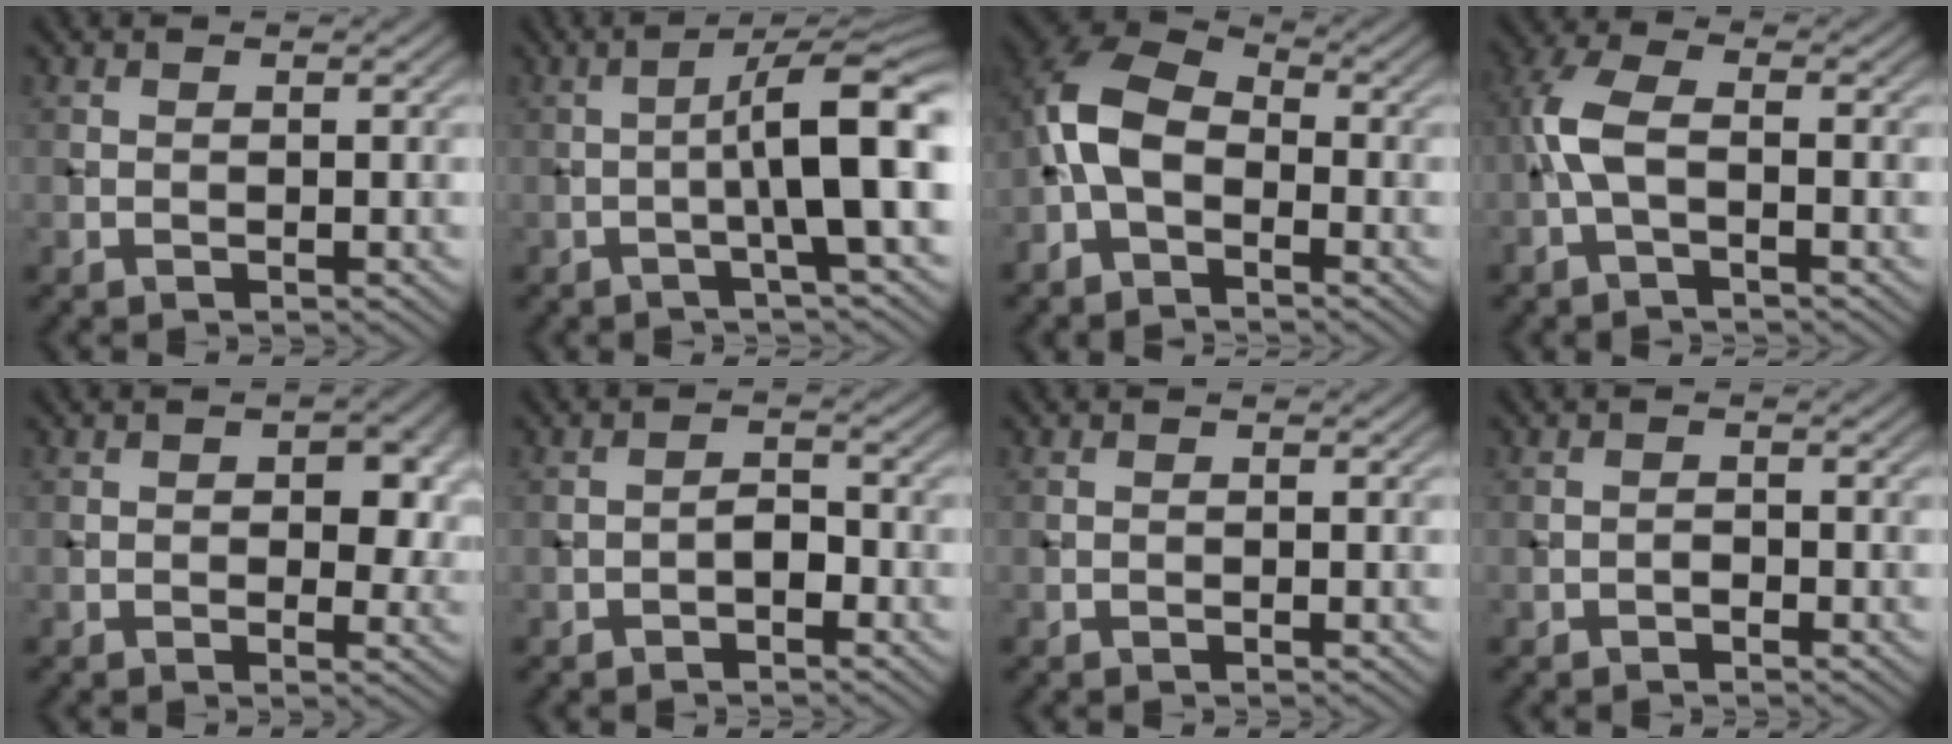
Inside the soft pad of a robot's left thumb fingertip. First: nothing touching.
{"total": 9.3, "force": [-1.3, 1.2, 9.1], "torque": [-0.131, 0.028, -0.032]}
{"total": 7.8, "force": [-2.5, 4.6, 5.7], "torque": [-0.135, 0.005, -0.066]}
{"total": 4.7, "force": [-1.2, 1.8, 4.2], "torque": [-0.109, 0.009, -0.035]}
{"total": 4.9, "force": [0.5, 2.9, 3.9], "torque": [-0.048, -0.007, 0.008]}
{"total": 2.0, "force": [-1.1, 1.0, 1.2], "torque": [-0.017, 0.007, -0.025]}
{"total": 0.0}
{"total": 0.8, "force": [-0.6, 0.4, 0.4], "torque": [-0.002, 0.001, -0.014]}